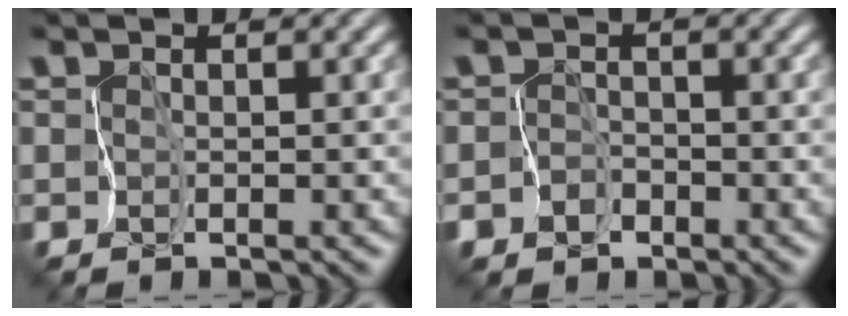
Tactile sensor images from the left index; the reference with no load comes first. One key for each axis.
{"total": 2.2, "fx": -1.3, "fy": 1.8, "fz": 0.0, "tx": 0.030, "ty": 0.006, "tz": -0.026}